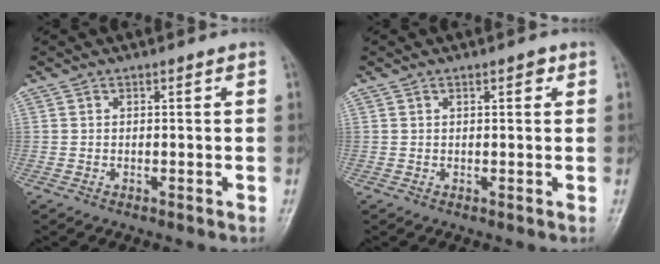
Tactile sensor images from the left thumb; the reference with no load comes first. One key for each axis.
{"total": 1.6, "fx": 0.8, "fy": 0.6, "fz": 1.2, "tx": -0.011, "ty": 0.001, "tz": 0.009}